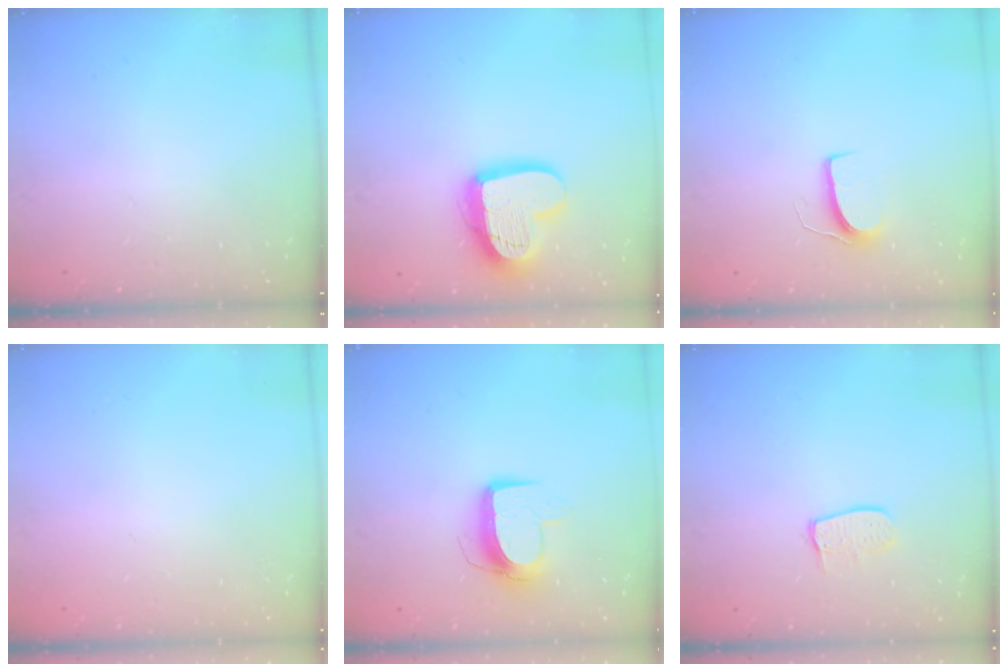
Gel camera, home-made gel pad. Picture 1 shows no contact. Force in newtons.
{"total": 17.0, "press": 17.0, "slide": 1.5}
{"total": 6.6, "press": 6.6, "slide": 0.5}
{"total": 0.0}
{"total": 10.2, "press": 10.2, "slide": 0.6}
{"total": 7.5, "press": 7.5, "slide": 0.6}